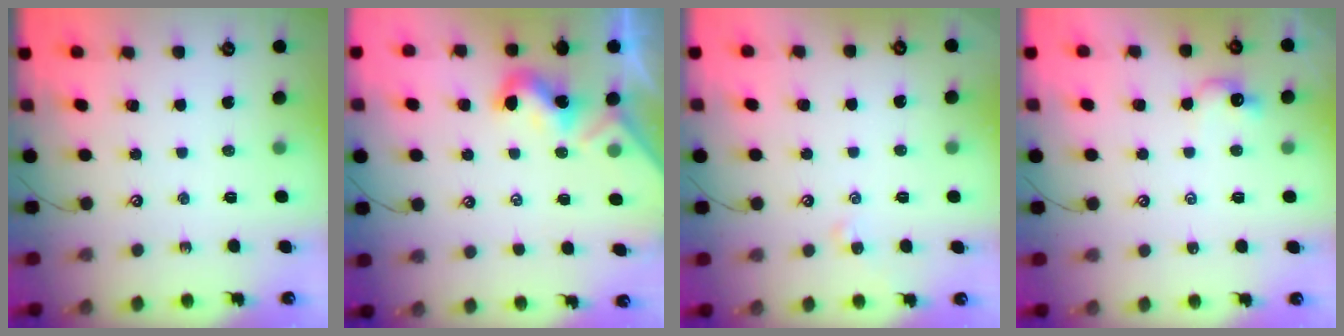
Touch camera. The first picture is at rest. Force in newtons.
{"total": 1.8, "press": 1.7, "slide": 0.5}
{"total": 0.0}
{"total": 1.5, "press": 1.4, "slide": 0.5}